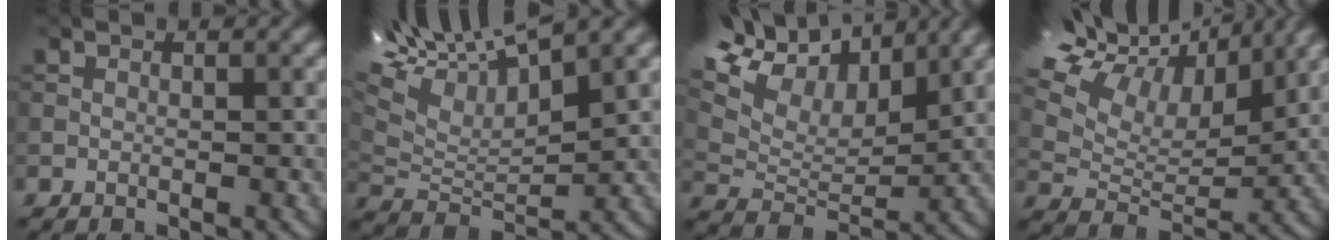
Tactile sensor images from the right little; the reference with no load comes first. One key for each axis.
{"total": 11.7, "fx": 7.8, "fy": 3.9, "fz": 7.8, "tx": -0.167, "ty": 0.026, "tz": 0.143}
{"total": 12.9, "fx": 8.2, "fy": 6.4, "fz": 7.8, "tx": -0.164, "ty": 0.038, "tz": 0.121}
{"total": 15.6, "fx": 10.3, "fy": 7.9, "fz": 8.6, "tx": -0.183, "ty": 0.051, "tz": 0.151}